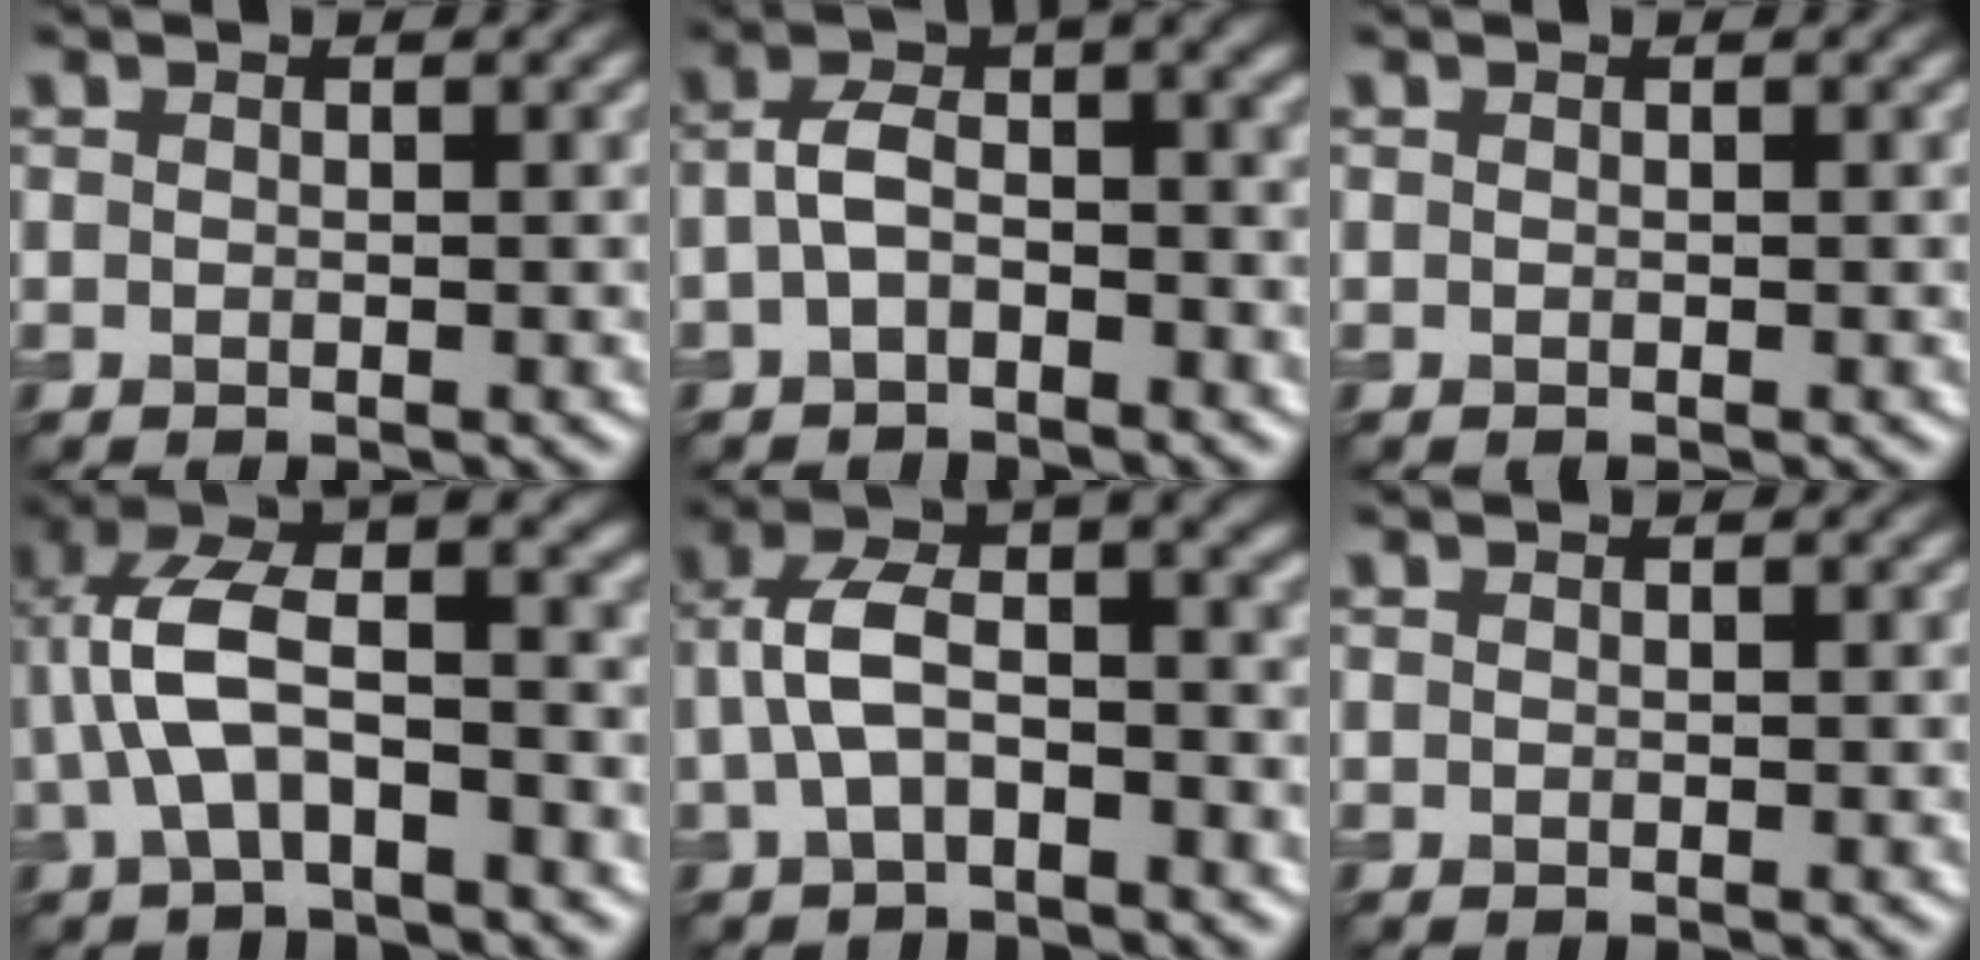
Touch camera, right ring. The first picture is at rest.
{"total": 4.6, "force": [-1.0, 2.4, 3.8], "torque": [-0.071, 0.013, -0.024]}
{"total": 0.0}
{"total": 8.7, "force": [-0.8, 3.8, 7.7], "torque": [-0.158, 0.024, -0.021]}
{"total": 6.6, "force": [-0.7, 3.3, 5.7], "torque": [-0.112, 0.021, -0.017]}
{"total": 0.0}